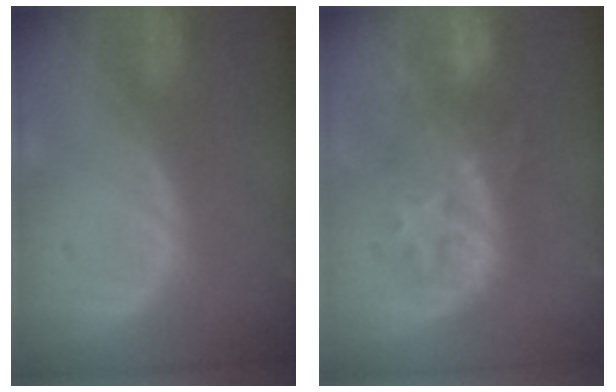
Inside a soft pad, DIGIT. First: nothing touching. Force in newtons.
{"total": 8.2, "press": 8.1, "slide": 0.8}